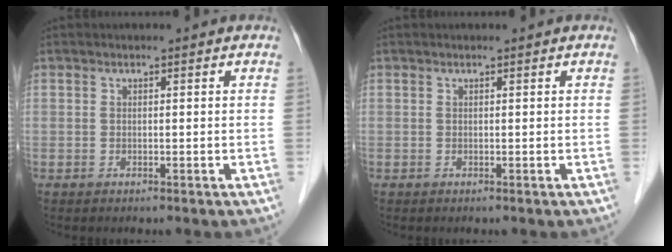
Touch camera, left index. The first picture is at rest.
{"total": 0.0}